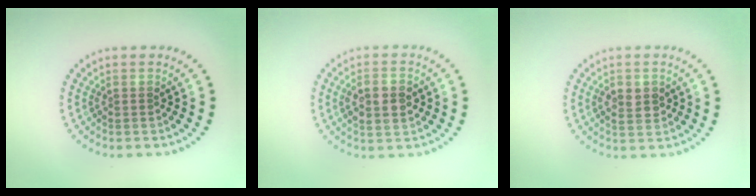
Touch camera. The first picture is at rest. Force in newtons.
{"total": 3.3, "press": 3.2, "slide": 0.4}
{"total": 2.3, "press": 2.3, "slide": 0.1}